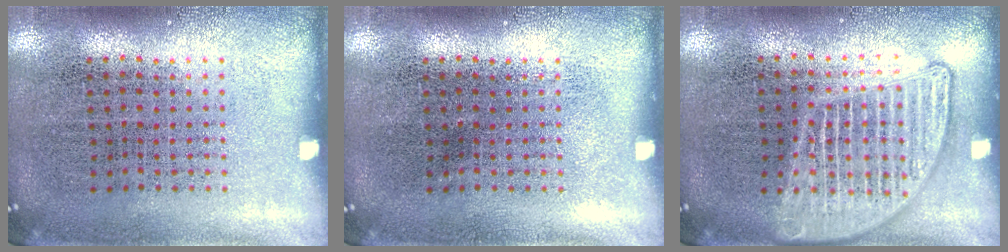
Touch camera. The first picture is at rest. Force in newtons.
{"total": 0.0}
{"total": 2.8, "press": 2.8, "slide": 0.3}